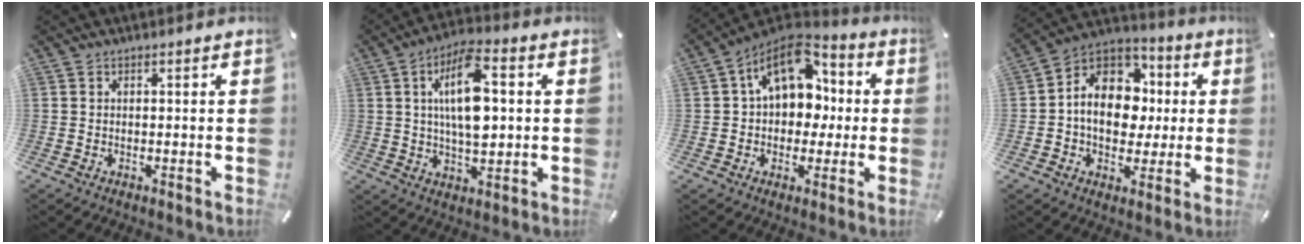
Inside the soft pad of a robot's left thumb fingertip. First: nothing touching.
{"total": 13.7, "force": [2.3, 6.4, 11.9], "torque": [-0.220, -0.003, 0.034]}
{"total": 15.3, "force": [4.5, 10.9, 9.8], "torque": [-0.170, -0.017, 0.082]}
{"total": 14.4, "force": [0.2, 11.6, 8.5], "torque": [-0.163, -0.001, 0.005]}